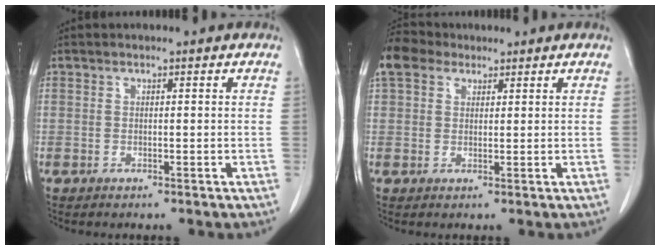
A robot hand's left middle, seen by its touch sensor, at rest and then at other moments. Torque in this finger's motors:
{"motor_torque": [0.19, -0.10, 0.56, 0.10]}